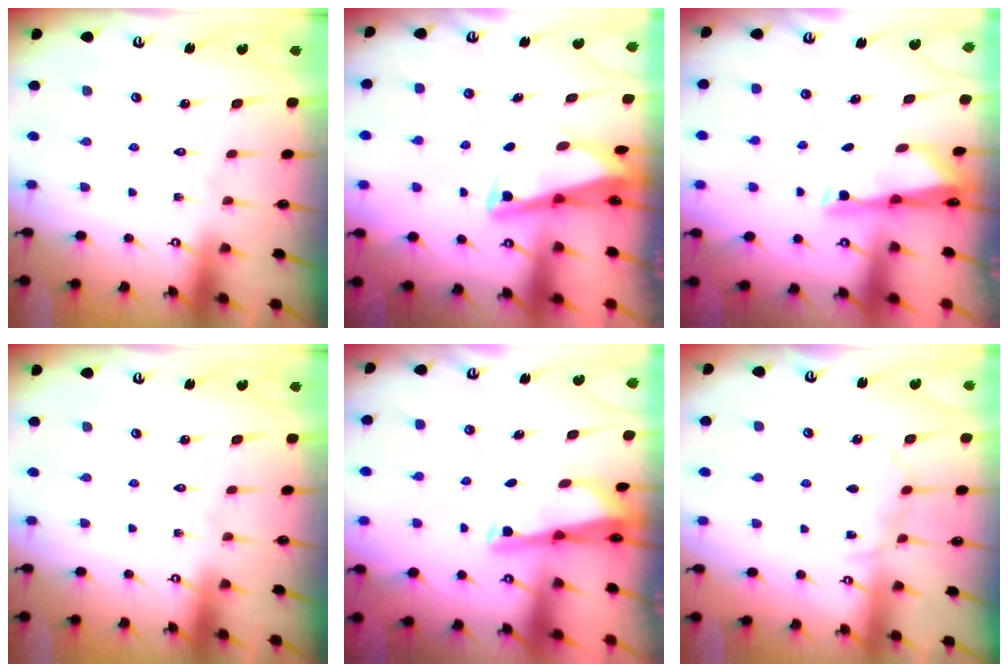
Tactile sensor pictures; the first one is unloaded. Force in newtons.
{"total": 3.8, "press": 3.7, "slide": 1.0}
{"total": 2.7, "press": 2.7, "slide": 0.4}
{"total": 0.0}
{"total": 2.6, "press": 2.5, "slide": 0.6}
{"total": 6.5, "press": 6.4, "slide": 0.8}